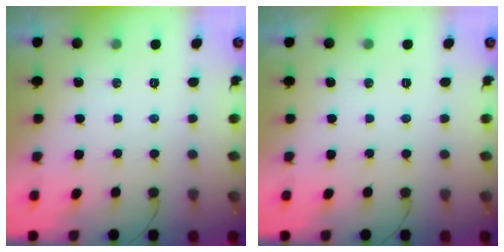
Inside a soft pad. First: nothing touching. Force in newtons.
{"total": 0.0}